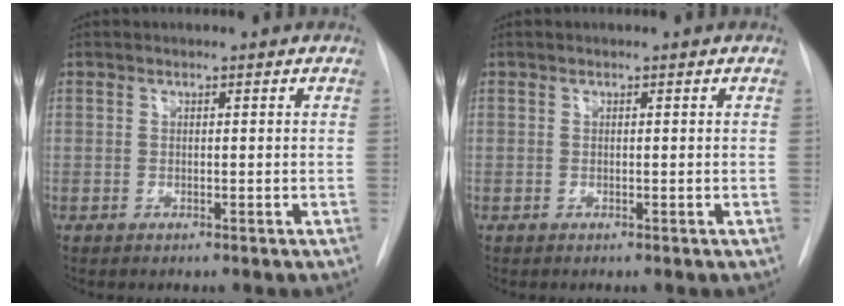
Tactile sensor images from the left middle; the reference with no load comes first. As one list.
[{"total": 0.0}]